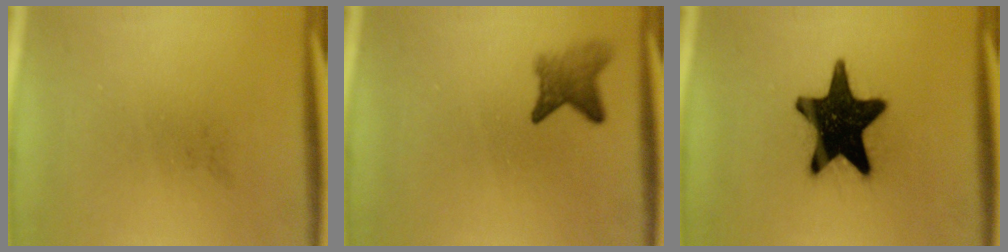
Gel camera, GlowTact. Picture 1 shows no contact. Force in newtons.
{"total": 3.1}
{"total": 18.4}